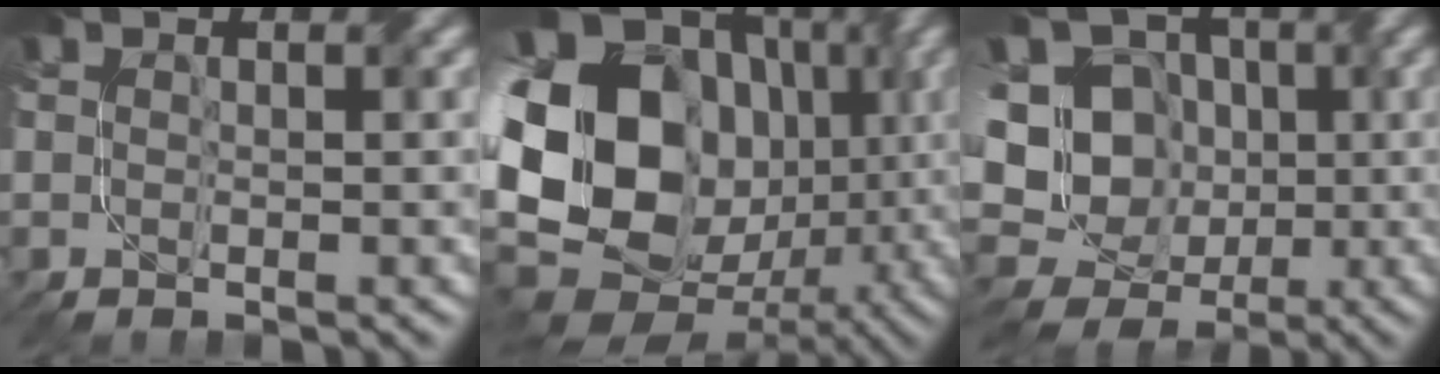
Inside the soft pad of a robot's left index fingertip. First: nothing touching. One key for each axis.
{"total": 21.9, "fx": 0.4, "fy": 17.0, "fz": 13.8, "tx": -0.286, "ty": -0.010, "tz": -0.011}
{"total": 13.5, "fx": -1.1, "fy": 12.1, "fz": 5.9, "tx": -0.147, "ty": 0.027, "tz": -0.029}